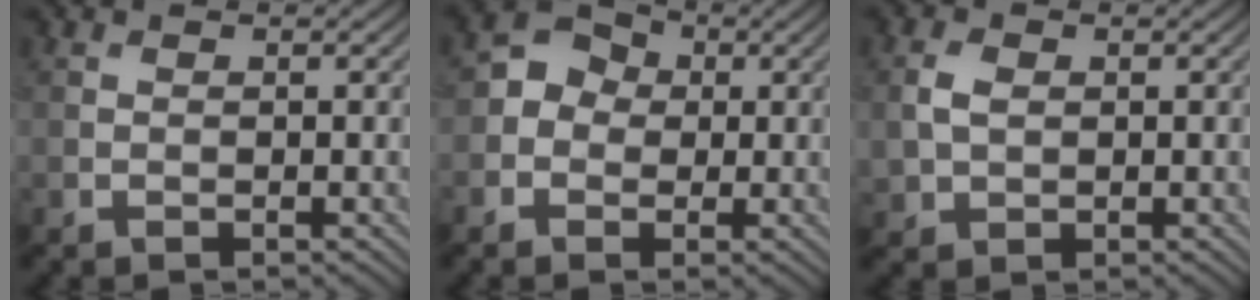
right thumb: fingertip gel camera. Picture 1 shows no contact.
{"total": 4.0, "force": [-0.3, 3.6, 1.7], "torque": [-0.031, 0.008, -0.014]}
{"total": 3.2, "force": [0.4, 2.3, 2.1], "torque": [-0.055, 0.002, 0.006]}